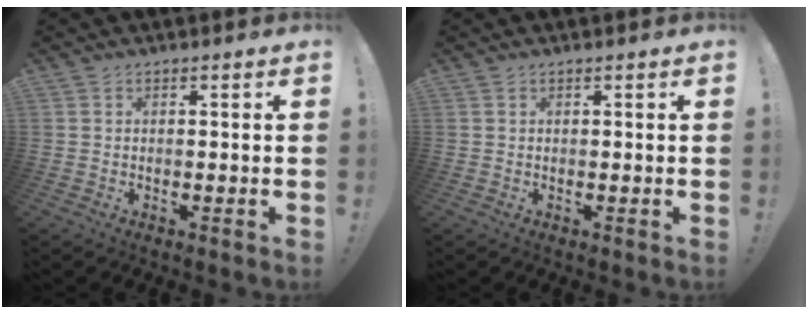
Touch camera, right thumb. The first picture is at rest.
{"total": 0.0}